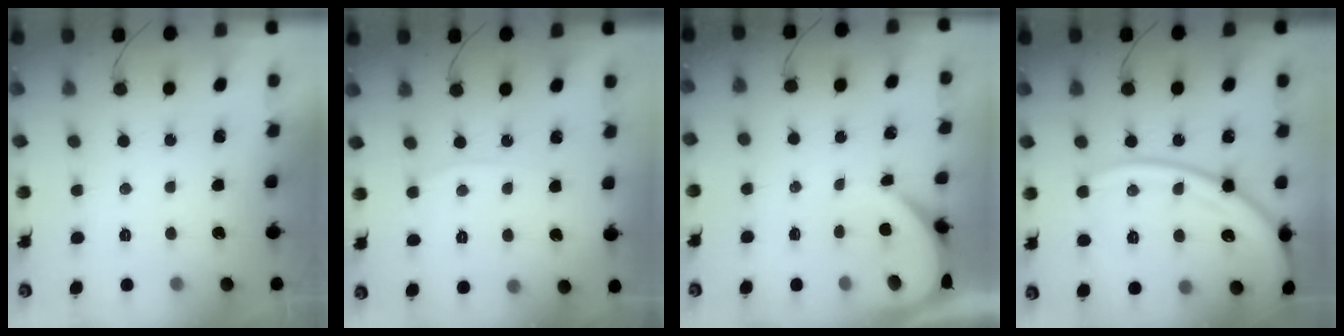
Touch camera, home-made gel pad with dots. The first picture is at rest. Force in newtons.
{"total": 4.3, "press": 4.3, "slide": 0.5}
{"total": 3.5, "press": 3.5, "slide": 0.5}
{"total": 19.1, "press": 19.0, "slide": 2.4}